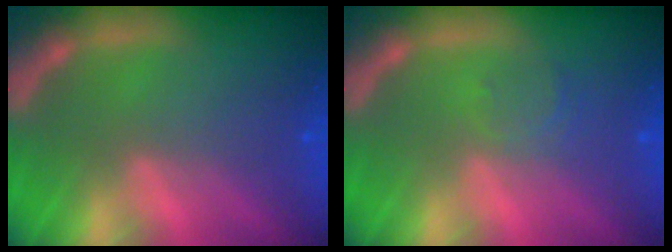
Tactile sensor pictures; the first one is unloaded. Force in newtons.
{"total": 1.5}